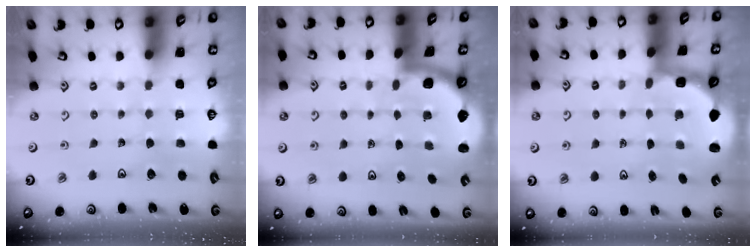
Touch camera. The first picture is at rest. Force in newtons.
{"total": 1.6, "press": 1.6, "slide": 0.1}
{"total": 2.8, "press": 2.0, "slide": 2.0}